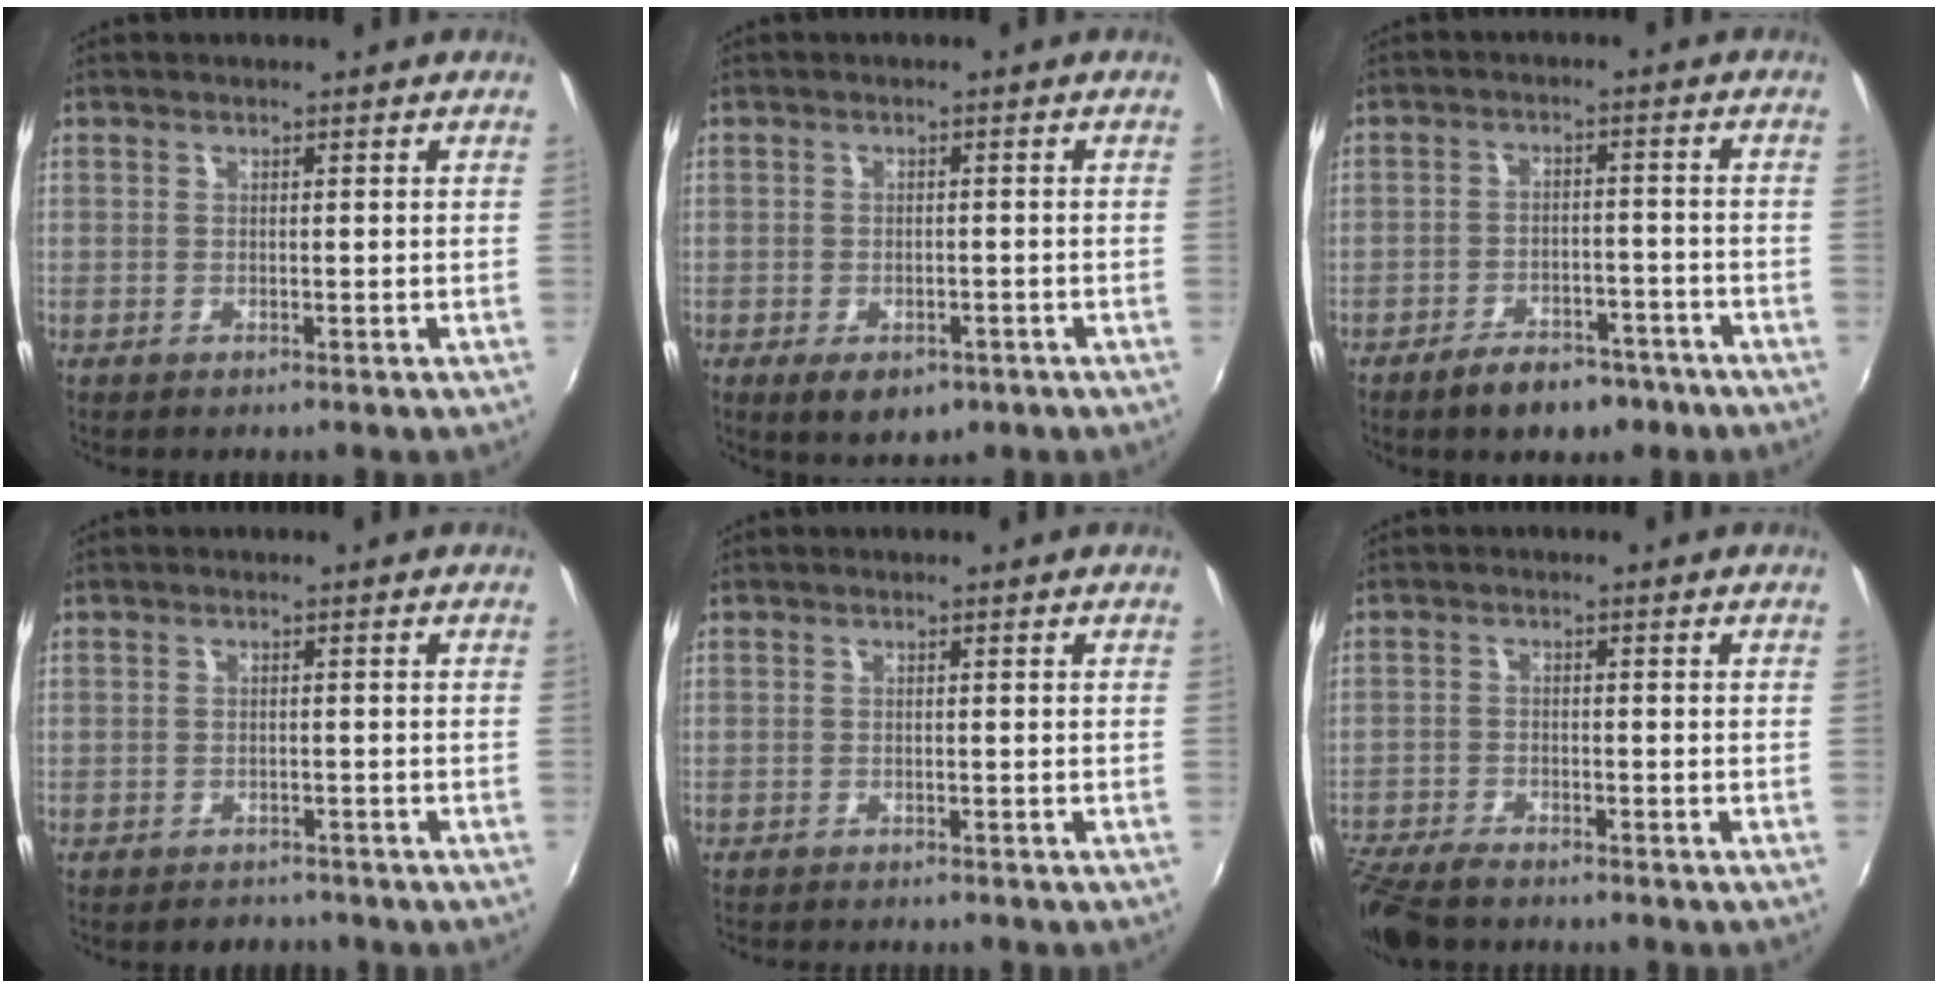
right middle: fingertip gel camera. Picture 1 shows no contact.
{"total": 5.7, "force": [-2.8, 3.1, 3.8], "torque": [-0.074, -0.020, -0.040]}
{"total": 8.2, "force": [-5.9, 4.0, 4.1], "torque": [-0.092, 0.009, -0.079]}
{"total": 2.6, "force": [-2.4, 1.2, 0.2], "torque": [-0.009, -0.001, -0.035]}
{"total": 1.8, "force": [-1.7, 0.1, 0.6], "torque": [-0.021, -0.013, -0.030]}
{"total": 8.8, "force": [-7.7, 2.3, 3.6], "torque": [-0.100, -0.028, -0.142]}